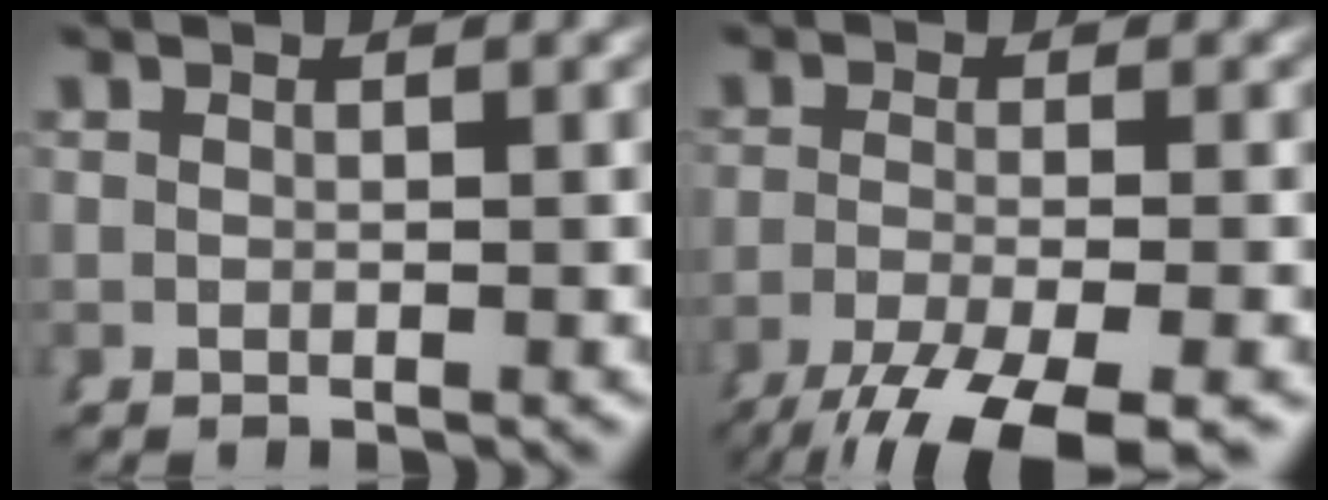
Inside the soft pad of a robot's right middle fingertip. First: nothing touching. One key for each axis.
{"total": 7.3, "fx": -4.4, "fy": 2.1, "fz": 5.4, "tx": -0.090, "ty": -0.031, "tz": -0.046}